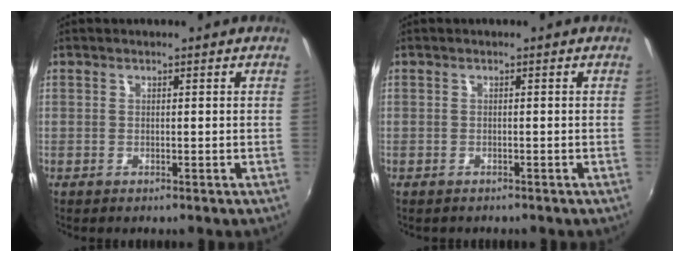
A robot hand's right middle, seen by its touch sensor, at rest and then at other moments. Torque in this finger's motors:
{"motor_torque": [0.58, -1.23, 0.05, 0.04]}